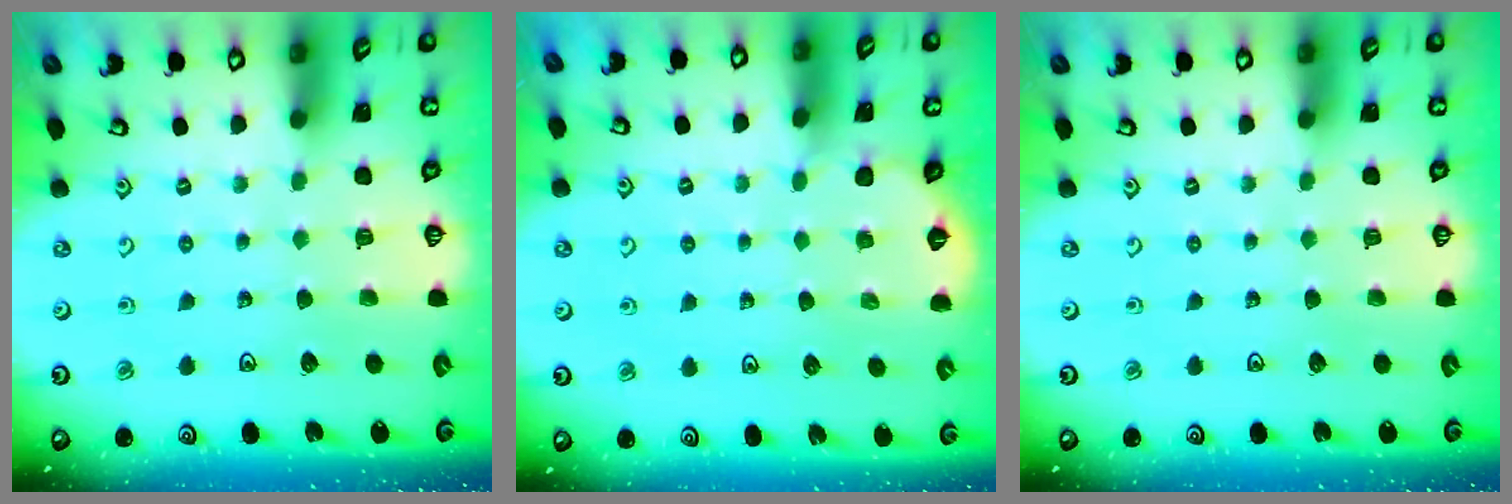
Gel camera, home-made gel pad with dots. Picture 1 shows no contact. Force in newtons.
{"total": 2.3, "press": 2.3, "slide": 0.1}
{"total": 0.0}